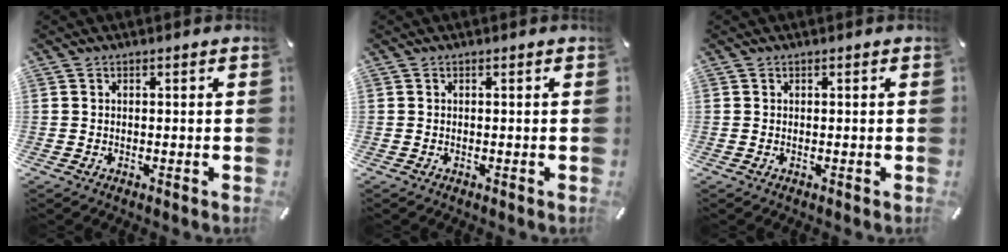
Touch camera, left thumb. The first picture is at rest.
{"total": 0.0}
{"total": 0.0}